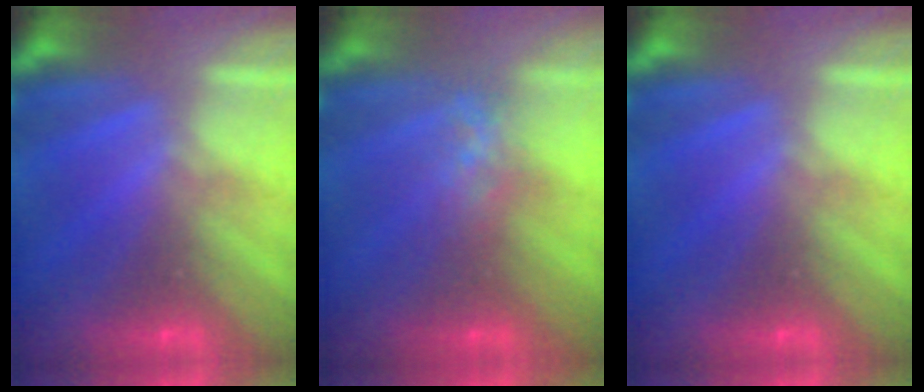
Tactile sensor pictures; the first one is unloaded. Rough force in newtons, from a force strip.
{"total": 4.8}
{"total": 0.0}